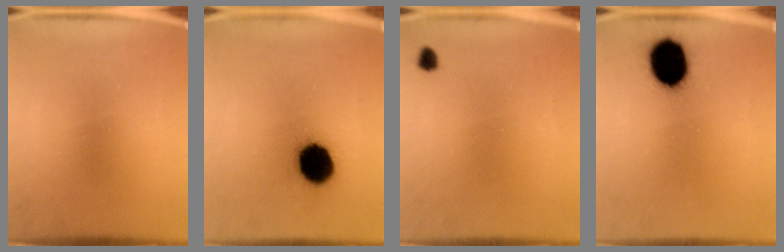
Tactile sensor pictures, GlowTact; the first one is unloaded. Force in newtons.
{"total": 13.6}
{"total": 1.4}
{"total": 13.4}